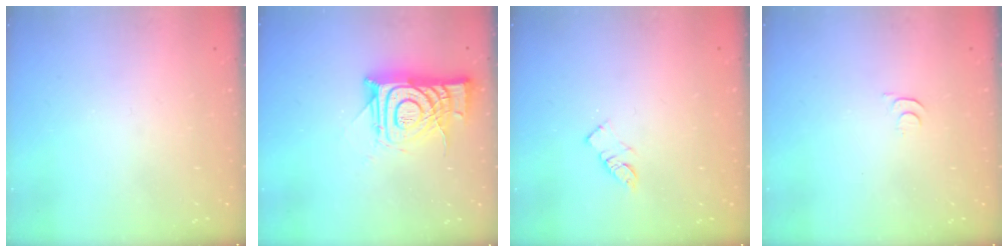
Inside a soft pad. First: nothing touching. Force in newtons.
{"total": 14.0, "press": 14.0, "slide": 1.4}
{"total": 5.8, "press": 5.8, "slide": 0.4}
{"total": 3.3, "press": 3.2, "slide": 0.4}